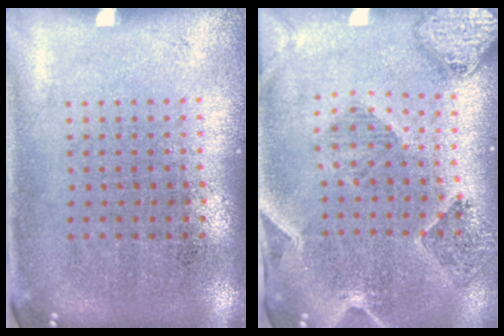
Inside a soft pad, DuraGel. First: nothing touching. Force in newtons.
{"total": 1.5, "press": 1.5, "slide": 0.2}